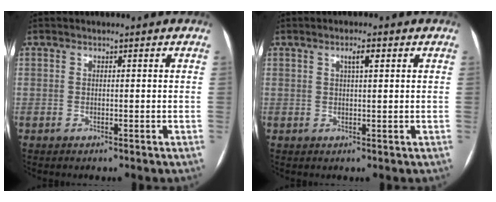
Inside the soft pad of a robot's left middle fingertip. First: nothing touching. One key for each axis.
{"total": 2.2, "fx": 0.9, "fy": 0.3, "fz": 1.9, "tx": -0.035, "ty": 0.004, "tz": 0.016}